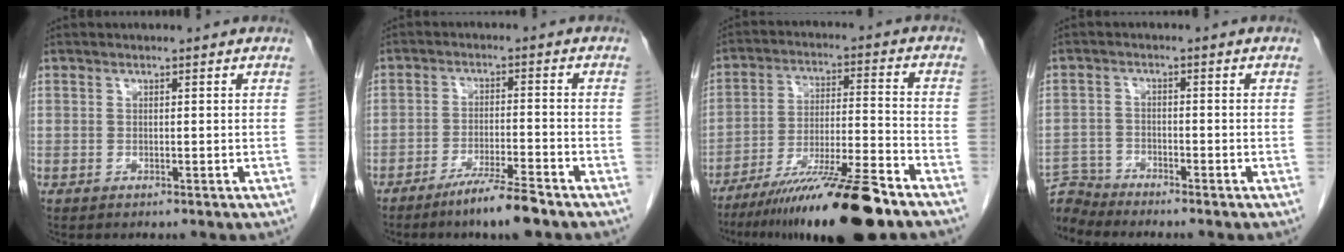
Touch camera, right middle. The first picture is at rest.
{"total": 6.5, "force": [-5.0, -0.1, 4.3], "torque": [-0.075, -0.015, -0.091]}
{"total": 17.1, "force": [-12.7, 0.4, 11.5], "torque": [-0.174, -0.025, -0.215]}
{"total": 4.6, "force": [-4.5, -0.4, -1.2], "torque": [0.025, -0.001, -0.085]}